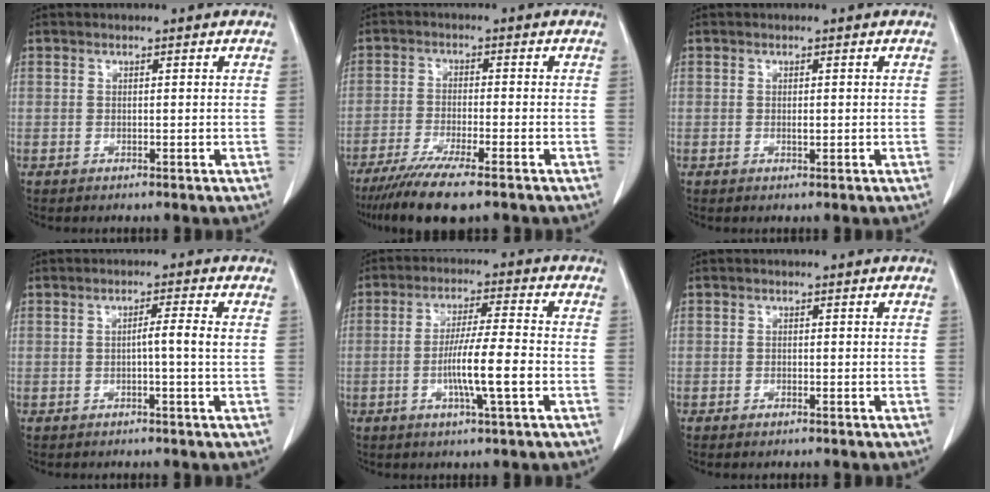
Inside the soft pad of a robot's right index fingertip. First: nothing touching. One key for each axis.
{"total": 9.6, "fx": -7.2, "fy": 0.6, "fz": 6.2, "tx": -0.100, "ty": -0.024, "tz": -0.118}
{"total": 0.8, "fx": 0.0, "fy": 0.2, "fz": 0.8, "tx": -0.014, "ty": -0.002, "tz": 0.001}
{"total": 2.7, "fx": -0.2, "fy": -0.5, "fz": 2.6, "tx": -0.040, "ty": 0.004, "tz": -0.003}
{"total": 8.6, "fx": -2.2, "fy": -0.2, "fz": 8.3, "tx": -0.150, "ty": -0.004, "tz": -0.043}
{"total": 0.7, "fx": -0.5, "fy": 0.2, "fz": 0.4, "tx": -0.010, "ty": -0.001, "tz": -0.003}